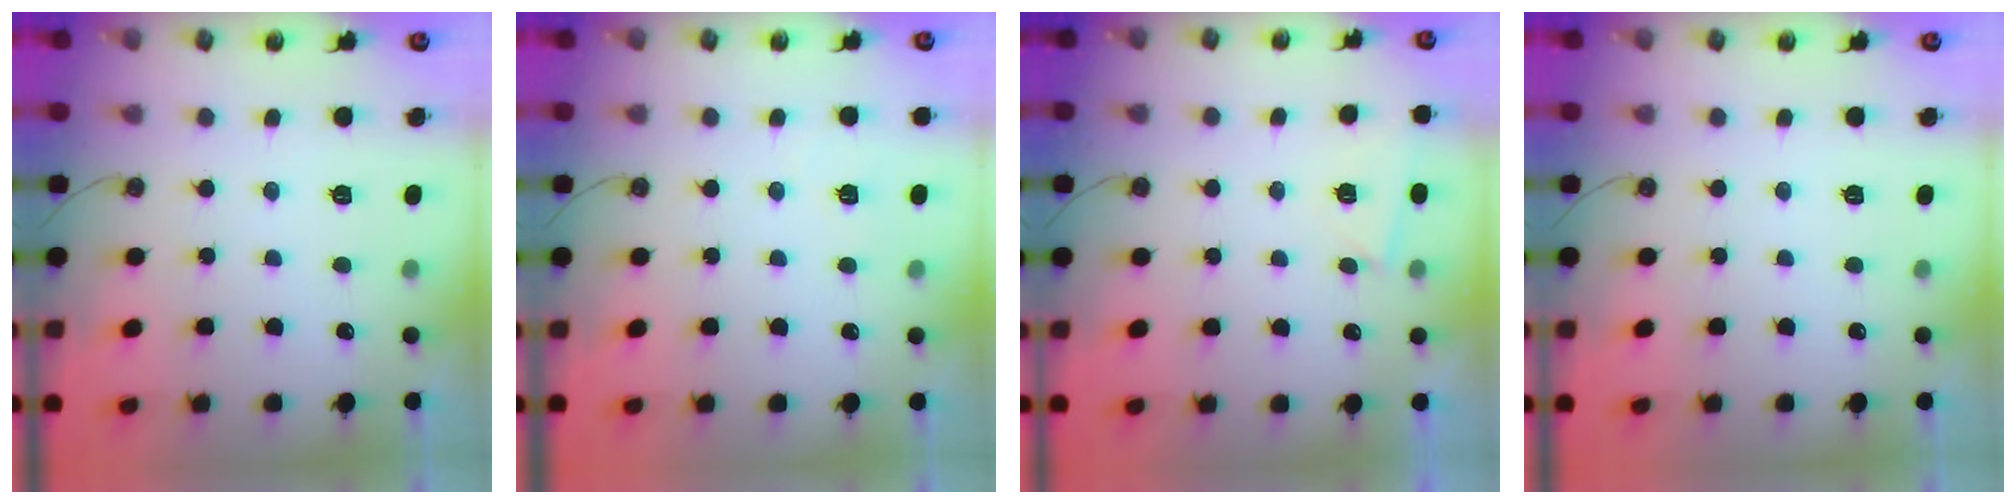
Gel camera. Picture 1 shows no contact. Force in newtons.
{"total": 3.4, "press": 2.3, "slide": 2.5}
{"total": 2.6, "press": 2.6, "slide": 0.7}
{"total": 0.0}